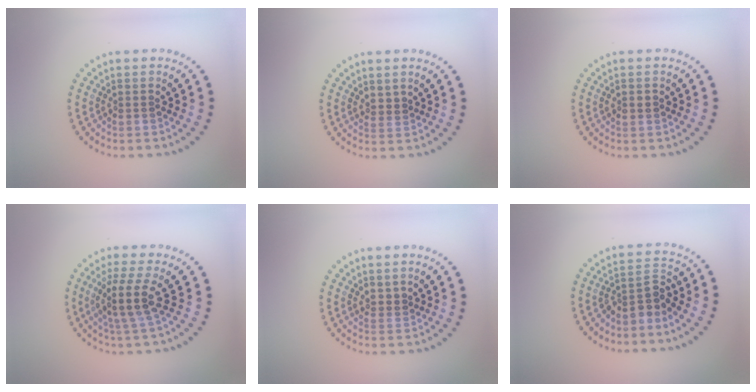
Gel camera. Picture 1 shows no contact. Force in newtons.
{"total": 0.6, "press": 0.4, "slide": 0.5}
{"total": 1.2, "press": 1.2, "slide": 0.2}
{"total": 3.5, "press": 2.7, "slide": 2.2}
{"total": 0.6, "press": 0.4, "slide": 0.5}
{"total": 2.5, "press": 1.9, "slide": 1.7}